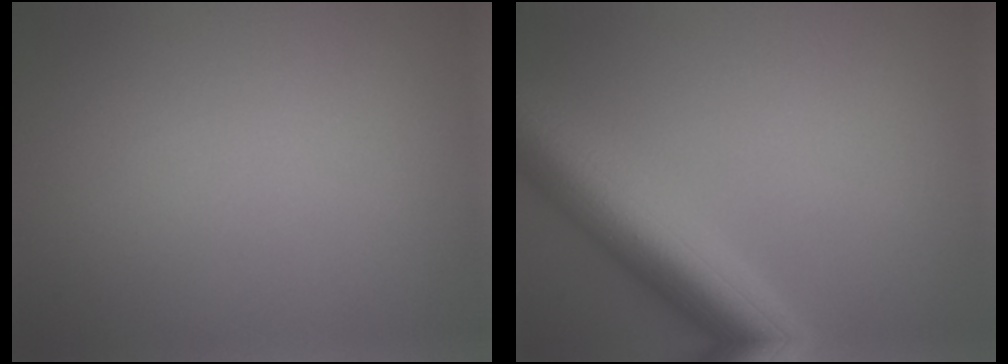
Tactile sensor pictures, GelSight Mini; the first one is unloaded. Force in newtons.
{"total": 8.5, "press": 8.5, "slide": 0.3}